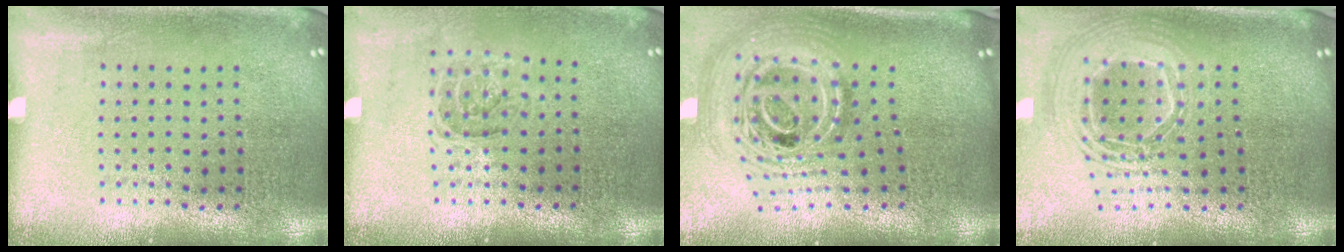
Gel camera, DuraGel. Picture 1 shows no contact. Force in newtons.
{"total": 1.1, "press": 1.0, "slide": 0.5}
{"total": 3.0, "press": 2.0, "slide": 2.3}
{"total": 2.4, "press": 1.8, "slide": 1.6}